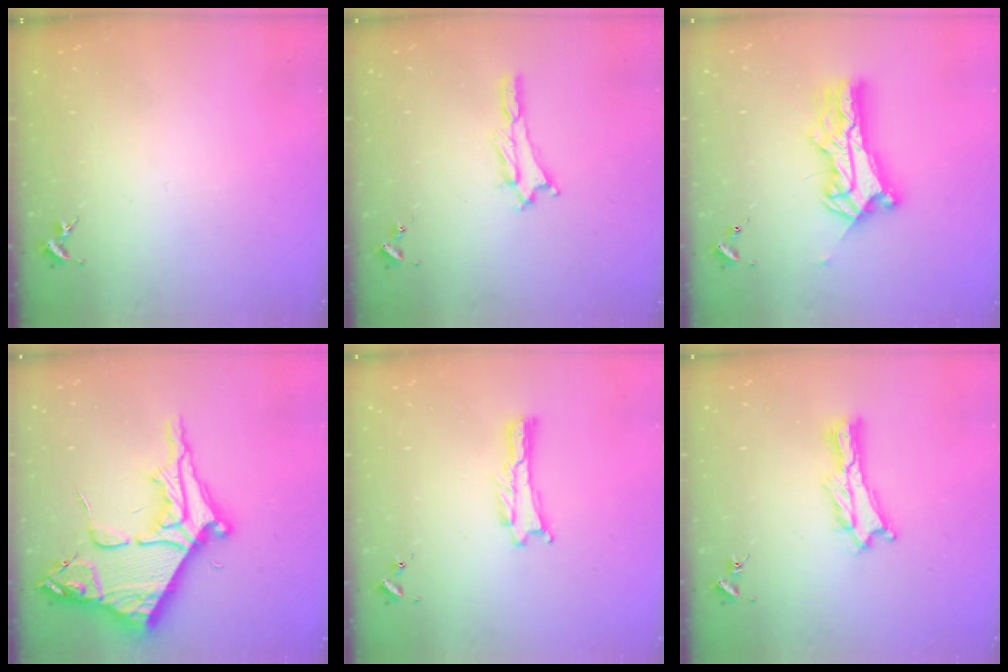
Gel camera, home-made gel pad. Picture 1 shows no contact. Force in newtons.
{"total": 1.8, "press": 1.8, "slide": 0.1}
{"total": 10.5, "press": 10.5, "slide": 0.8}
{"total": 10.4, "press": 10.4, "slide": 1.1}
{"total": 0.0}
{"total": 1.8, "press": 1.8, "slide": 0.2}